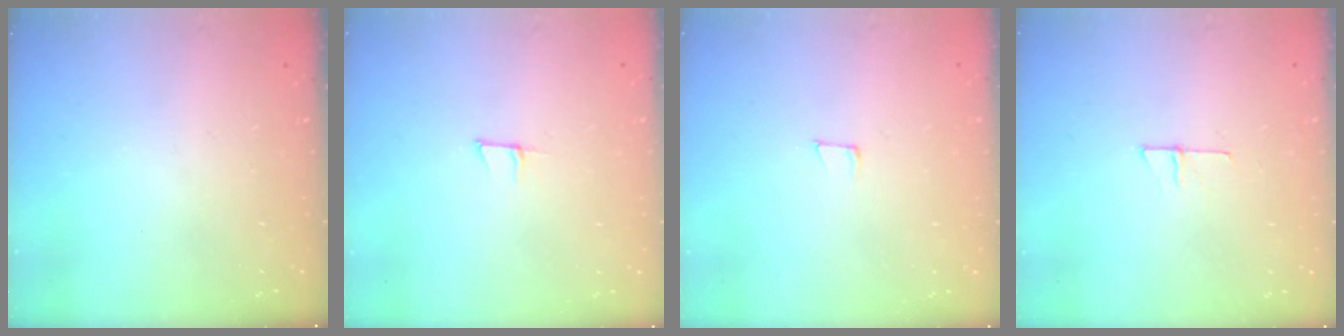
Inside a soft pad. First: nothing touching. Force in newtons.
{"total": 5.5, "press": 5.4, "slide": 0.8}
{"total": 4.1, "press": 4.0, "slide": 1.1}
{"total": 4.5, "press": 4.5, "slide": 0.4}